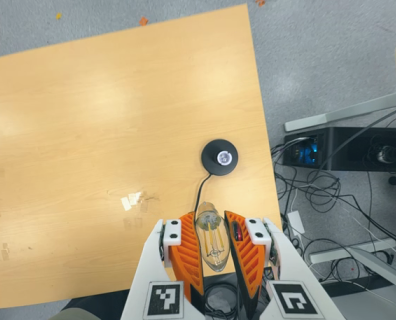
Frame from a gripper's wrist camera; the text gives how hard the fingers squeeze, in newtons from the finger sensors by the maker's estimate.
{"total": 20.9, "left": 22.3, "right": 19.4}